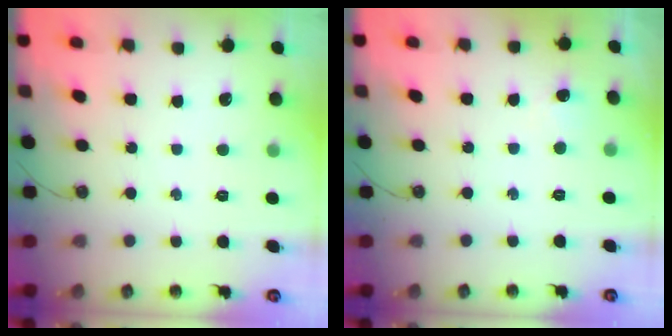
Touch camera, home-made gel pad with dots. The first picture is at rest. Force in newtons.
{"total": 2.3, "press": 2.0, "slide": 1.0}